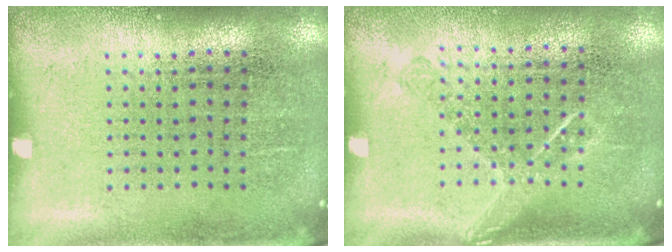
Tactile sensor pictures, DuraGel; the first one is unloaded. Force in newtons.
{"total": 1.3, "press": 1.0, "slide": 0.8}